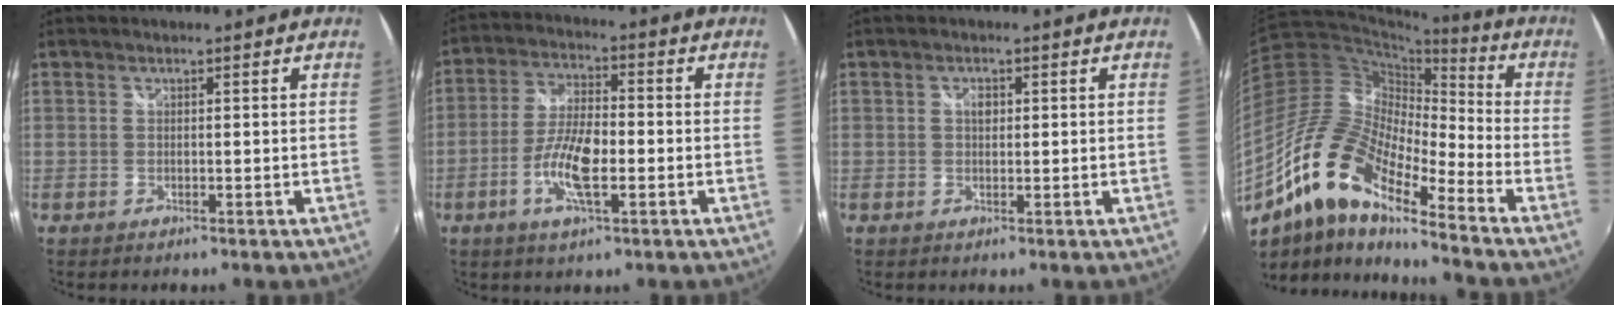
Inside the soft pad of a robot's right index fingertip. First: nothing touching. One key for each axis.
{"total": 9.3, "fx": -3.0, "fy": 2.7, "fz": 8.4, "tx": -0.172, "ty": 0.000, "tz": -0.059}
{"total": 1.5, "fx": 0.3, "fy": 1.1, "fz": 1.0, "tx": -0.017, "ty": 0.003, "tz": 0.002}
{"total": 16.8, "fx": -10.8, "fy": 4.9, "fz": 11.9, "tx": -0.215, "ty": -0.001, "tz": -0.225}